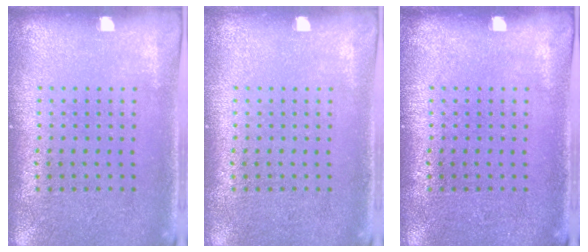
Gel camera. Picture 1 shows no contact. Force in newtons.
{"total": 0.0}
{"total": 0.0}